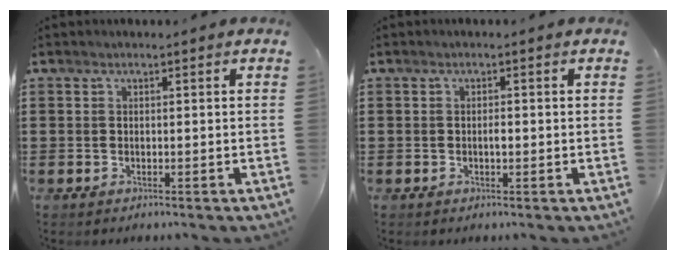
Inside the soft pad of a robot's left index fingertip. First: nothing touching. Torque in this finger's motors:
{"motor_torque": [0.29, 0.27, 0.02, 0.03]}